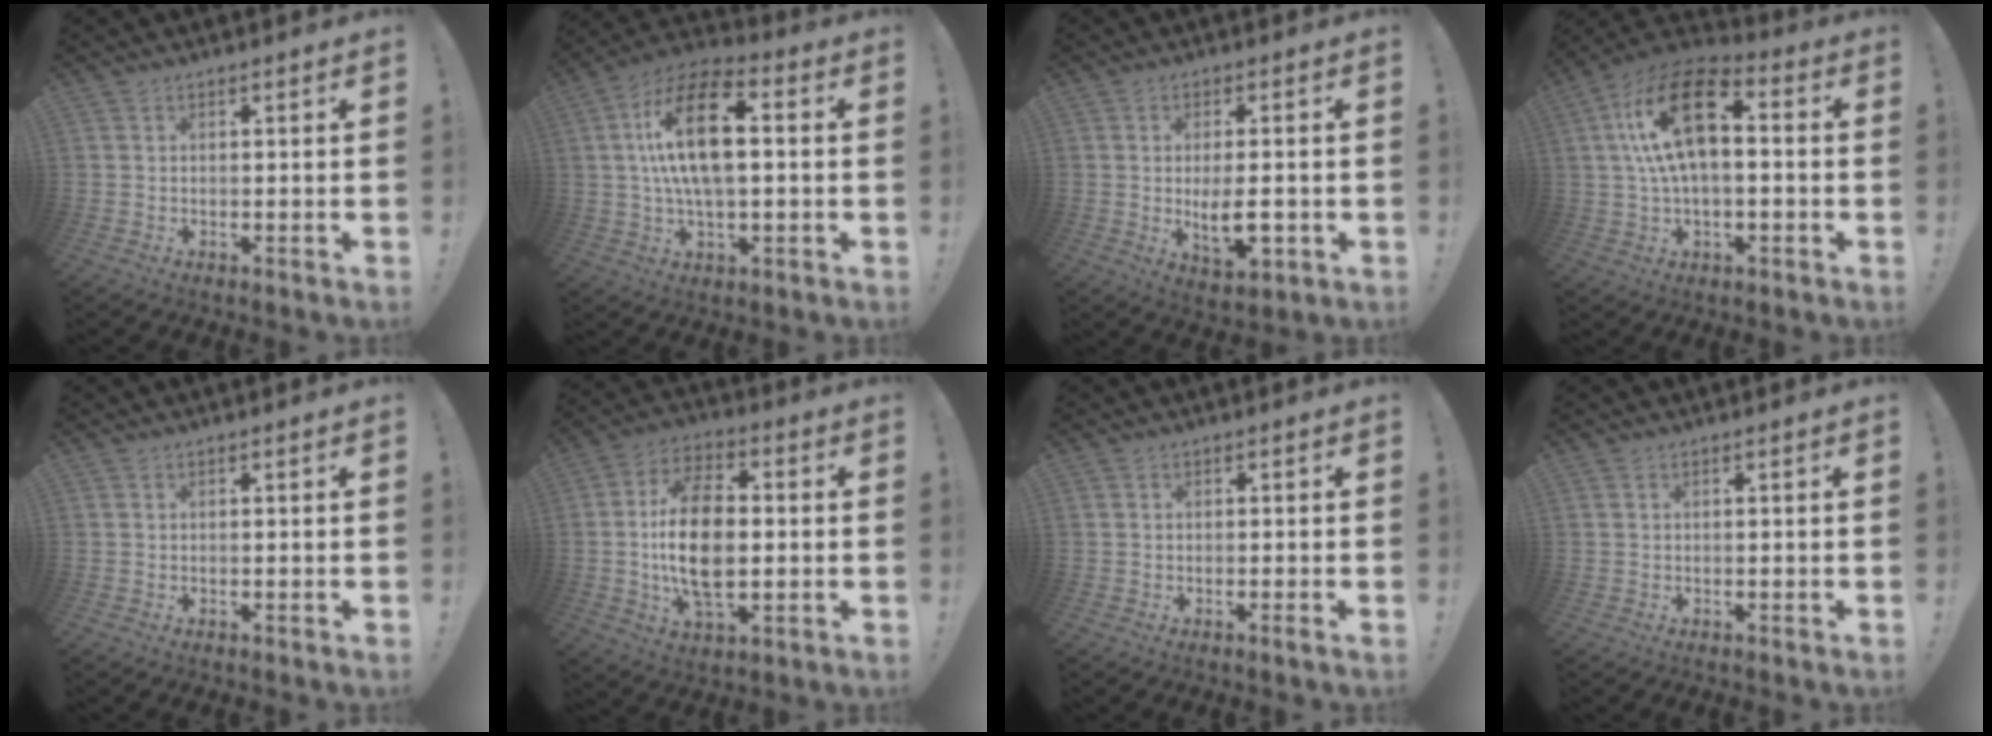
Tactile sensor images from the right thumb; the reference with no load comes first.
{"total": 17.8, "force": [2.1, 8.6, 15.4], "torque": [-0.273, 0.005, 0.026]}
{"total": 9.2, "force": [-1.1, 3.6, 8.4], "torque": [-0.129, -0.009, -0.018]}
{"total": 18.6, "force": [3.2, 9.7, 15.6], "torque": [-0.268, 0.003, 0.053]}
{"total": 0.0}
{"total": 17.2, "force": [-0.8, 10.4, 13.7], "torque": [-0.243, -0.002, -0.021]}
{"total": 1.2, "force": [-0.6, -0.2, 1.0], "torque": [-0.017, -0.001, -0.011]}
{"total": 0.0}